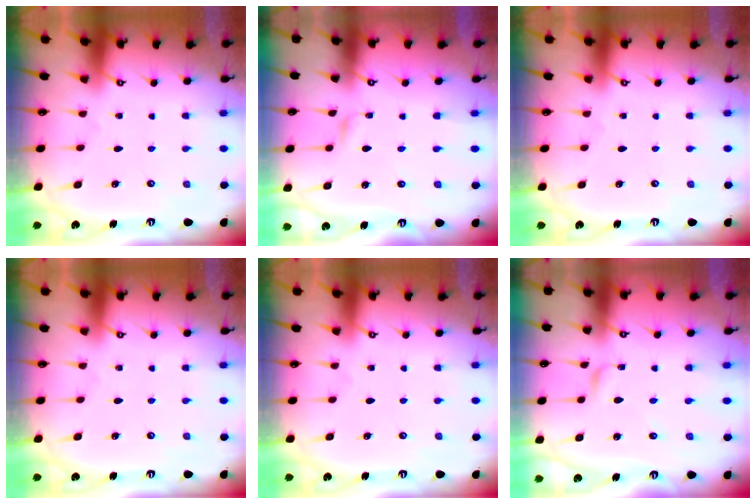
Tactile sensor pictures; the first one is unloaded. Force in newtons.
{"total": 1.8, "press": 1.8, "slide": 0.3}
{"total": 0.0}
{"total": 0.0}
{"total": 0.0}
{"total": 1.9, "press": 1.9, "slide": 0.2}